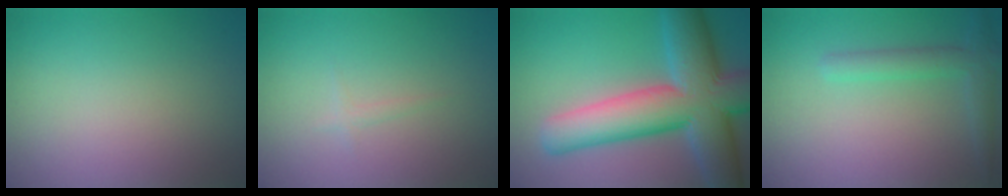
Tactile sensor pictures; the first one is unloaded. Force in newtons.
{"total": 0.7, "press": 0.6, "slide": 0.1}
{"total": 12.5, "press": 12.5, "slide": 0.6}
{"total": 1.7, "press": 1.7, "slide": 0.1}